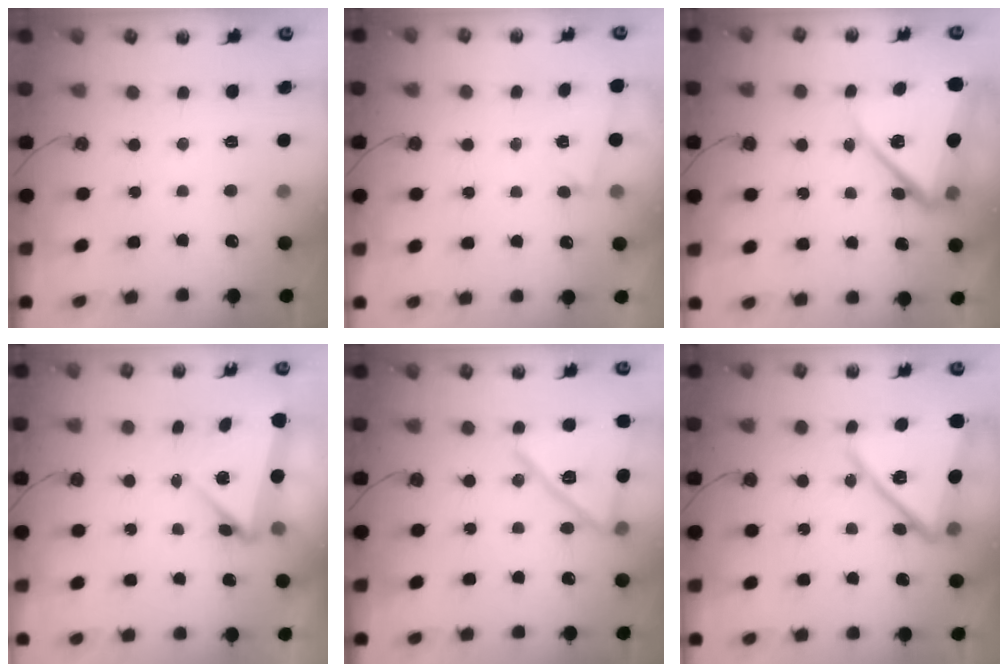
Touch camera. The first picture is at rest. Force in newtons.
{"total": 2.0, "press": 1.9, "slide": 0.7}
{"total": 13.6, "press": 13.2, "slide": 3.4}
{"total": 6.2, "press": 6.1, "slide": 1.2}
{"total": 17.1, "press": 15.3, "slide": 7.5}
{"total": 18.2, "press": 18.1, "slide": 1.4}